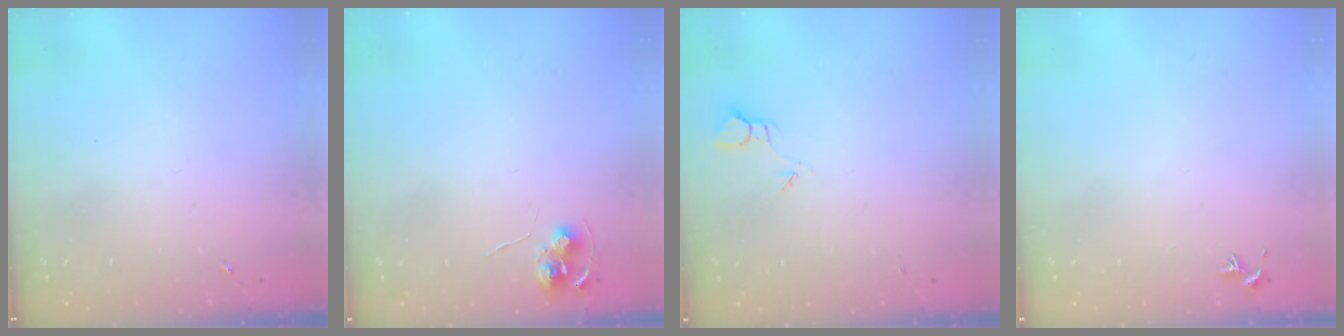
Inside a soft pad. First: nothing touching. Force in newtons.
{"total": 7.9, "press": 7.9, "slide": 0.5}
{"total": 2.4, "press": 2.4, "slide": 0.2}
{"total": 0.8, "press": 0.7, "slide": 0.3}